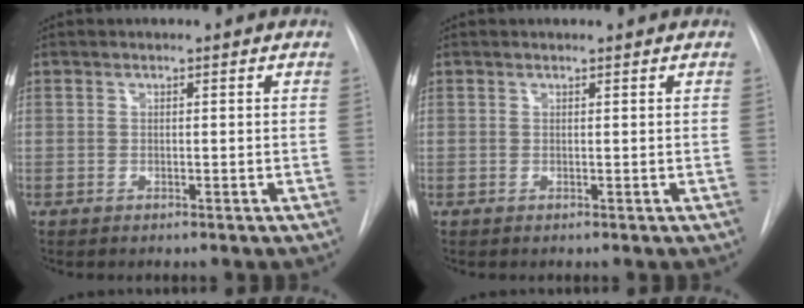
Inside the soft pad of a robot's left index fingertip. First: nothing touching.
{"total": 0.6, "force": [0.5, 0.1, 0.1], "torque": [-0.006, 0.008, 0.007]}